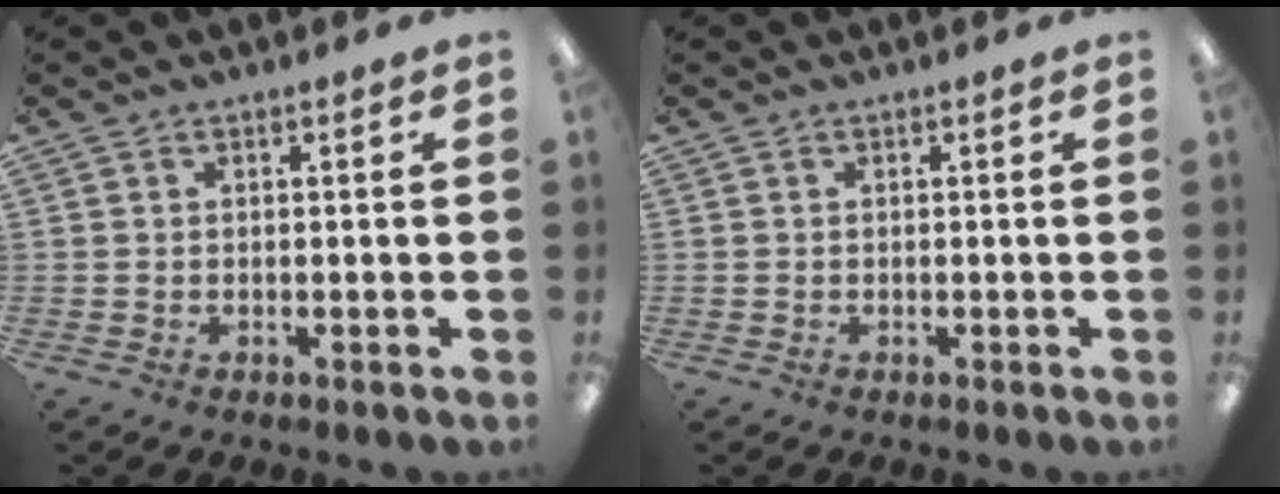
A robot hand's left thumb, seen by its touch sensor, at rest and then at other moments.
{"total": 0.0}